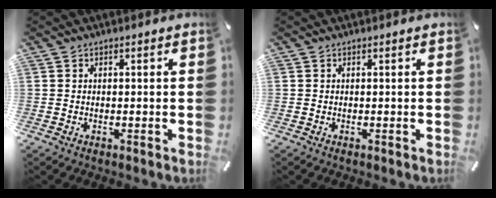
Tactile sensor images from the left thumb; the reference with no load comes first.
{"total": 0.0}